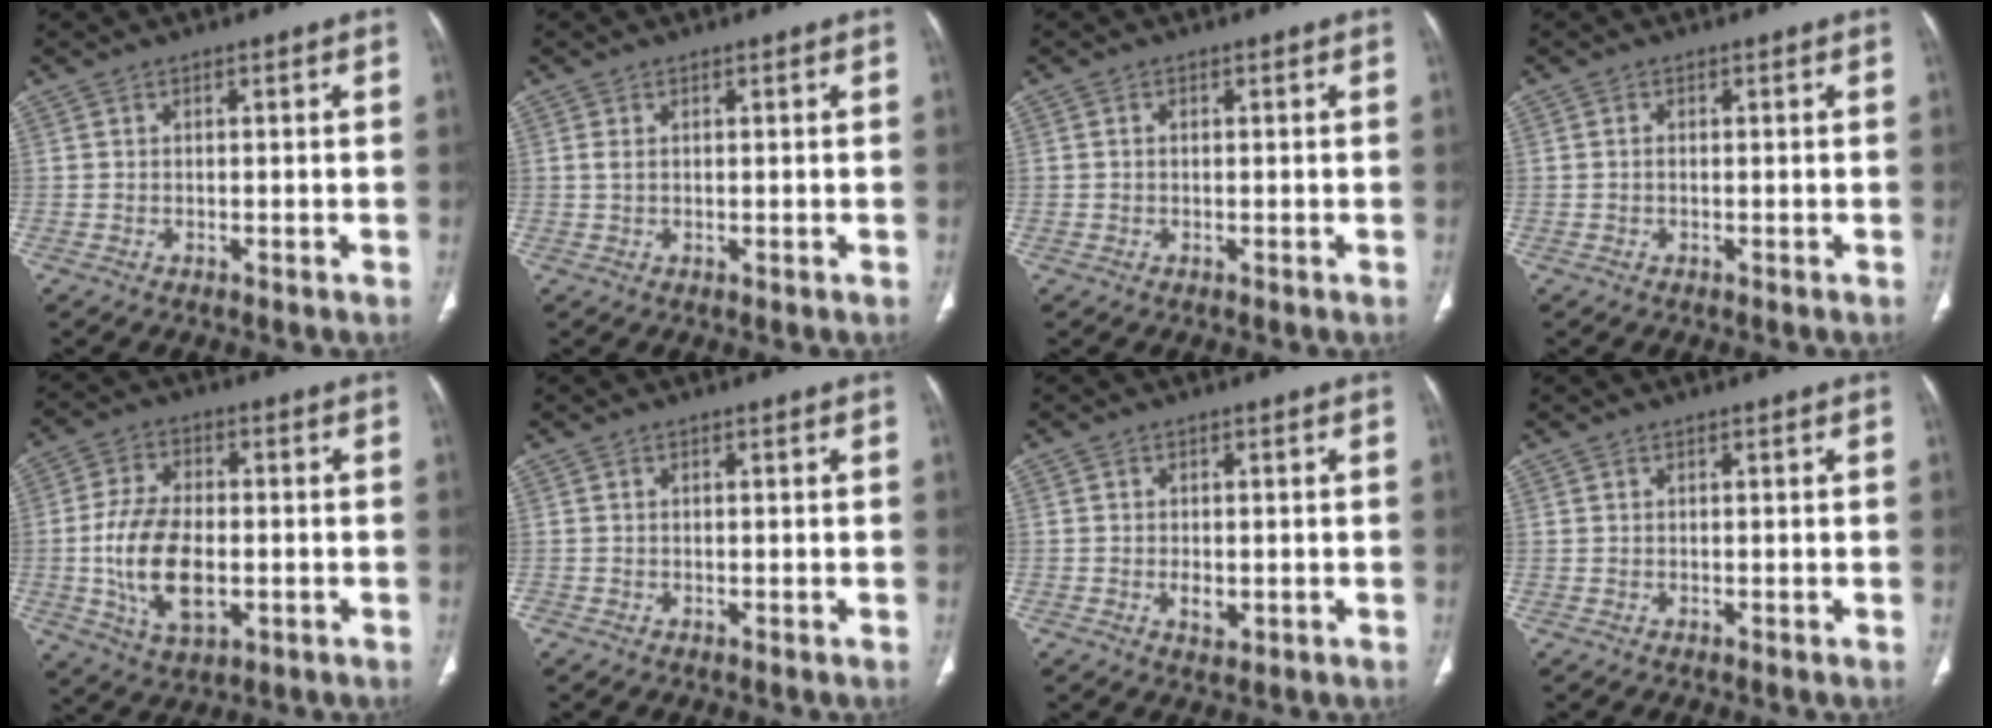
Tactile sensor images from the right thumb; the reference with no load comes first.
{"total": 1.1, "force": [0.3, 0.5, 0.9], "torque": [-0.025, 0.000, 0.010]}
{"total": 0.7, "force": [0.1, 0.5, 0.4], "torque": [-0.009, 0.002, 0.002]}
{"total": 0.6, "force": [0.0, 0.4, 0.5], "torque": [-0.011, 0.001, -0.001]}
{"total": 13.4, "force": [-2.0, 7.7, 10.8], "torque": [-0.193, 0.003, -0.030]}
{"total": 0.0}
{"total": 2.7, "force": [-0.6, 1.8, 1.9], "torque": [-0.024, 0.001, -0.005]}
{"total": 0.0}